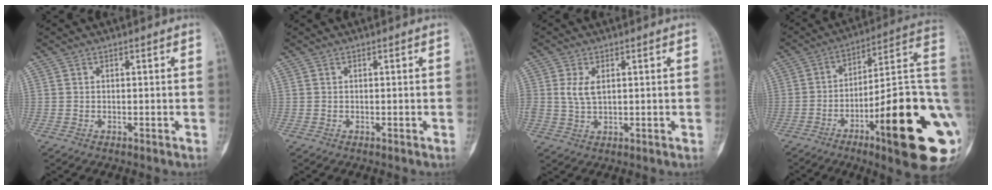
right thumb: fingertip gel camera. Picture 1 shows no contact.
{"total": 0.0}
{"total": 3.7, "force": [0.9, 1.9, 3.0], "torque": [-0.064, -0.001, 0.023]}
{"total": 27.9, "force": [-7.7, 6.5, 26.1], "torque": [-0.311, 0.018, -0.107]}